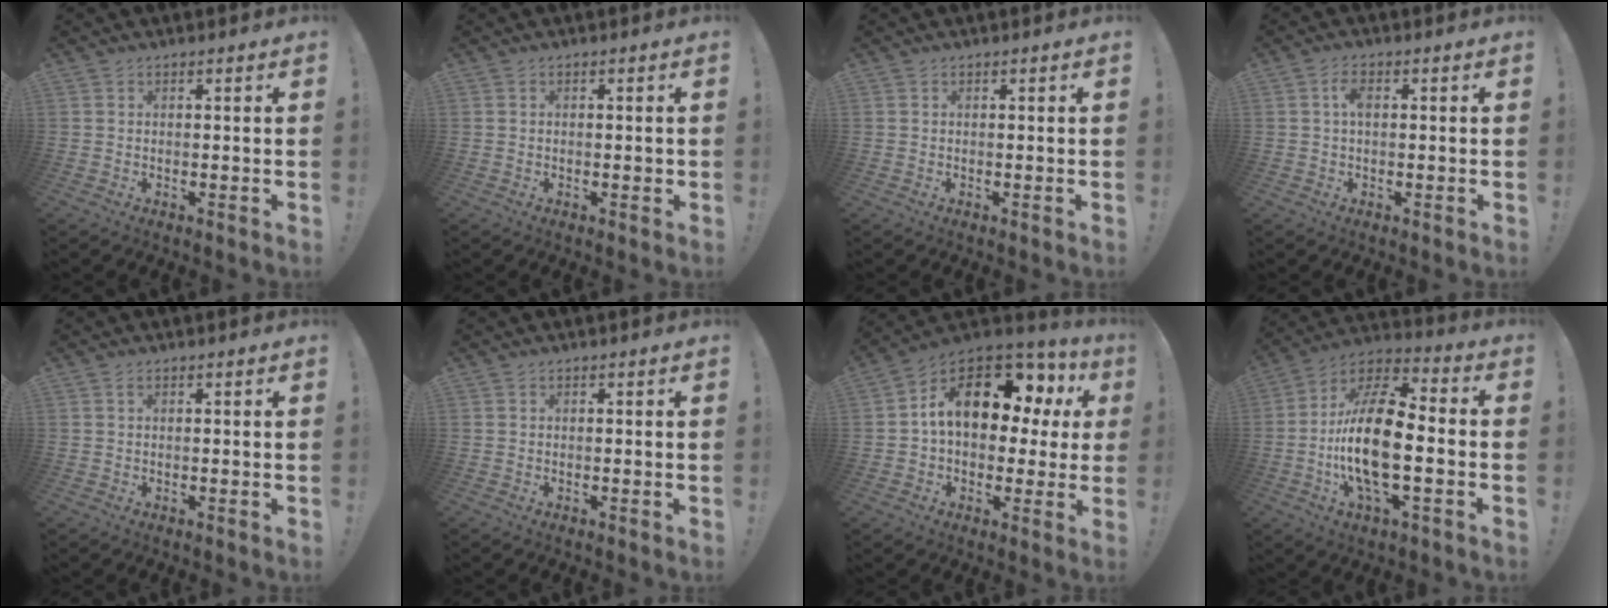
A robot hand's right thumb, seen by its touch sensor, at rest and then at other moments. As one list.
[{"total": 0.9, "force": [-0.3, 0.6, 0.6], "torque": [-0.008, 0.003, -0.005]}, {"total": 0.0}, {"total": 3.1, "force": [0.5, 1.6, 2.6], "torque": [-0.052, 0.009, 0.007]}, {"total": 0.7, "force": [0.3, 0.3, 0.6], "torque": [-0.012, 0.002, 0.004]}, {"total": 0.0}, {"total": 16.4, "force": [5.8, 9.6, 12.0], "torque": [-0.176, -0.029, 0.096]}, {"total": 19.7, "force": [-3.5, 8.3, 17.6], "torque": [-0.346, 0.013, -0.062]}]